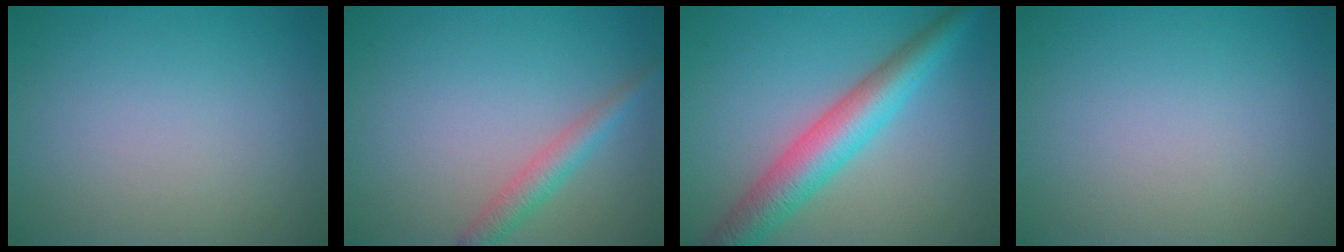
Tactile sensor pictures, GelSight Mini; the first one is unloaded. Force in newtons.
{"total": 2.5, "press": 2.5, "slide": 0.1}
{"total": 6.4, "press": 6.4, "slide": 0.1}
{"total": 0.0}